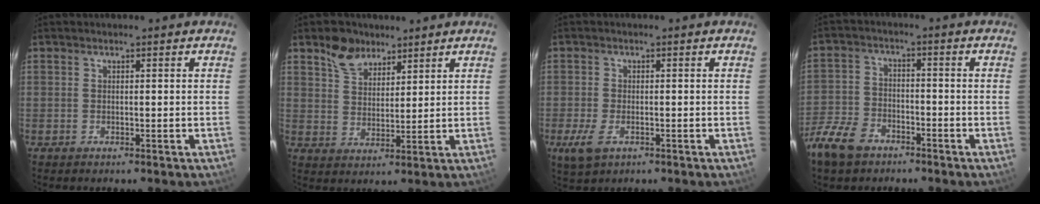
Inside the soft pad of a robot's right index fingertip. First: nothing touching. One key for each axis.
{"total": 6.8, "fx": 4.8, "fy": 4.0, "fz": 2.6, "tx": -0.045, "ty": 0.011, "tz": 0.089}
{"total": 5.0, "fx": -2.3, "fy": 2.7, "fz": 3.5, "tx": -0.083, "ty": -0.011, "tz": -0.040}
{"total": 9.9, "fx": -6.8, "fy": 5.6, "fz": 4.4, "tx": -0.121, "ty": 0.003, "tz": -0.135}